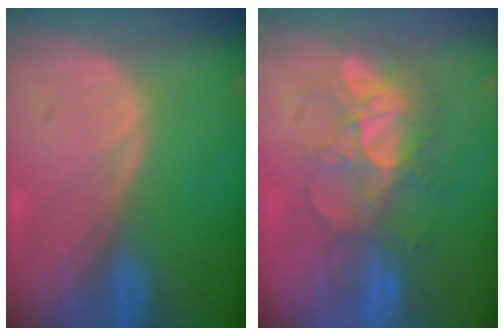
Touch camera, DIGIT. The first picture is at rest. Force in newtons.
{"total": 8.2, "press": 7.7, "slide": 2.8}